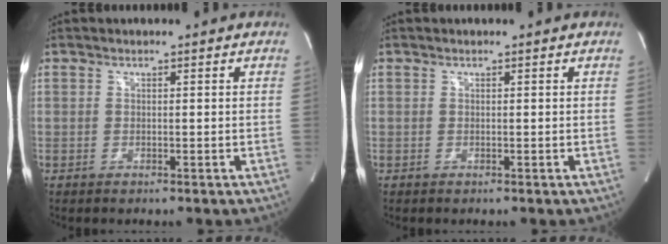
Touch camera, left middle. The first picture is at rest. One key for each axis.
{"total": 0.0}